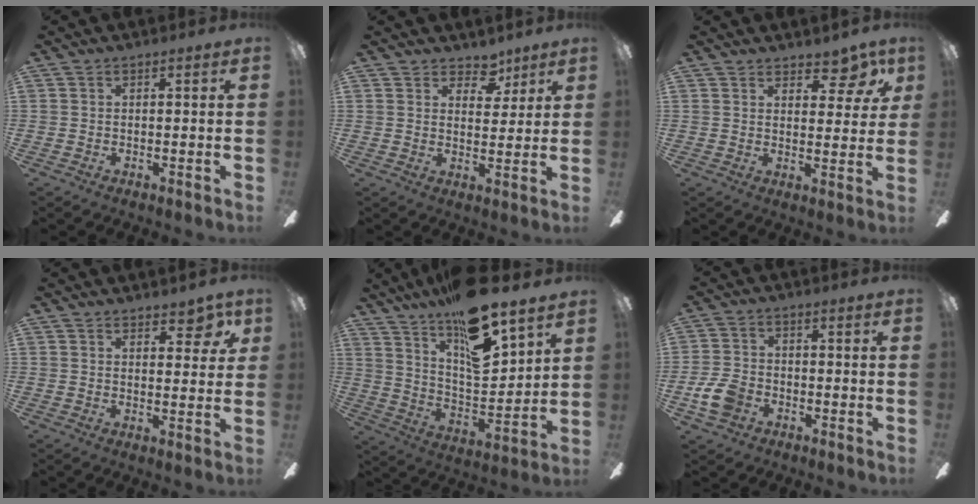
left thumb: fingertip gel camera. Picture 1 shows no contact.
{"total": 6.0, "force": [4.5, 3.6, 1.6], "torque": [-0.008, -0.025, 0.077]}
{"total": 7.5, "force": [5.6, 3.4, 3.7], "torque": [-0.038, -0.035, 0.097]}
{"total": 5.7, "force": [4.1, 2.7, 2.9], "torque": [-0.018, -0.022, 0.066]}
{"total": 17.7, "force": [13.8, 4.3, 10.2], "torque": [-0.177, -0.097, 0.235]}
{"total": 7.5, "force": [-3.1, 5.4, 4.3], "torque": [-0.105, 0.015, -0.061]}